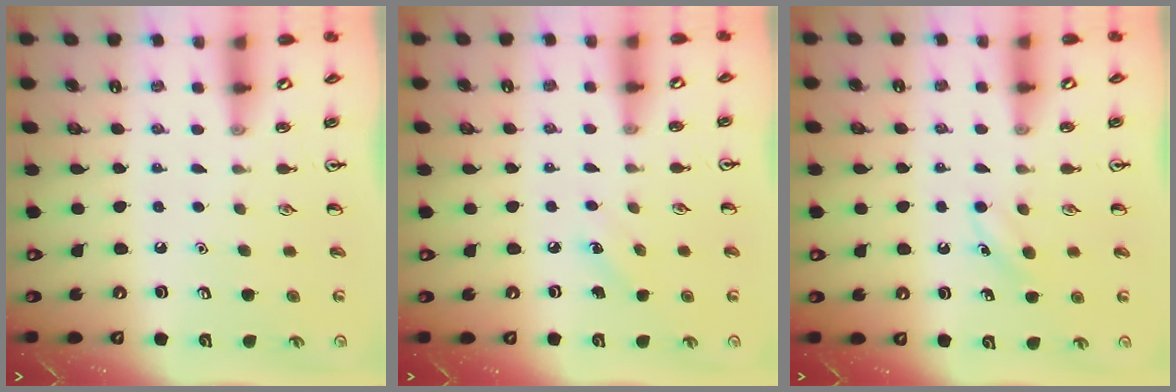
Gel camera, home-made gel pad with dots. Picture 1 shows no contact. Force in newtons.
{"total": 5.3, "press": 5.0, "slide": 1.6}
{"total": 3.4, "press": 3.2, "slide": 1.0}